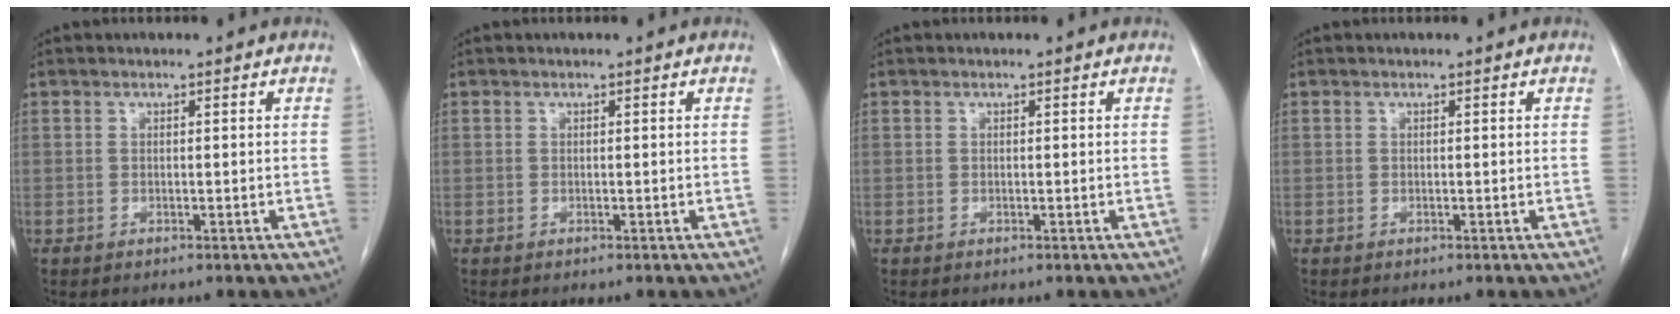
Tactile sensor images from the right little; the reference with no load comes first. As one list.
[{"total": 0.0}, {"total": 0.0}, {"total": 0.0}]